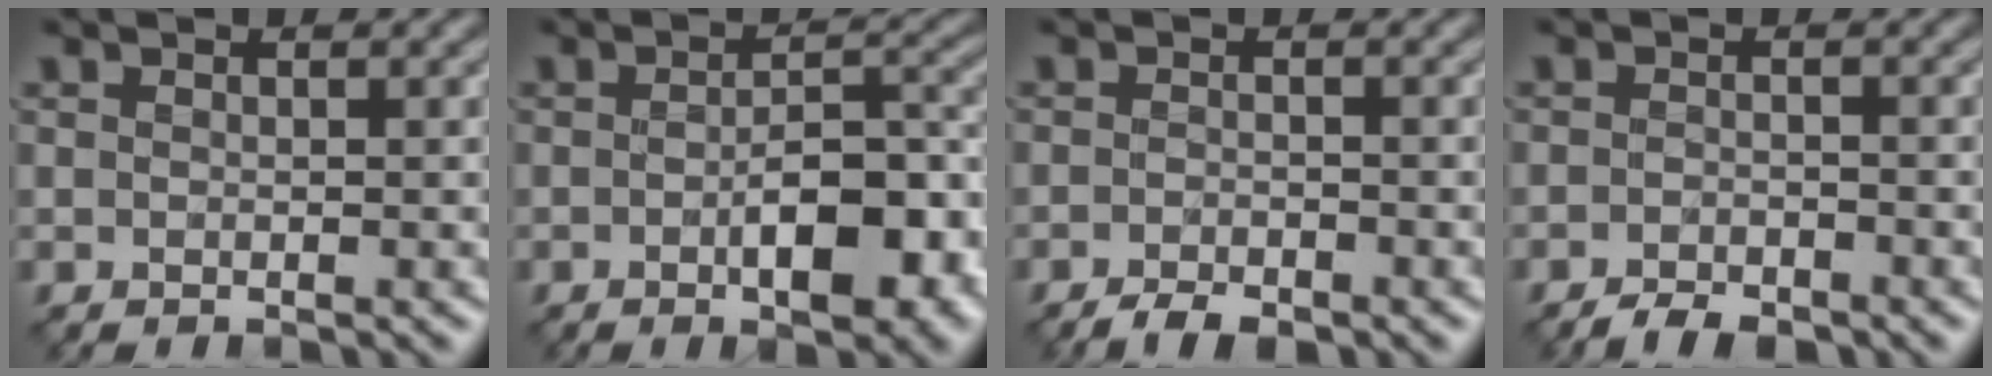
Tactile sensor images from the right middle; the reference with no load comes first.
{"total": 6.5, "force": [-2.2, 2.4, 5.6], "torque": [-0.086, -0.001, -0.030]}
{"total": 2.4, "force": [-2.1, 0.6, 1.1], "torque": [-0.022, -0.001, -0.040]}
{"total": 2.4, "force": [-2.2, 0.6, 0.8], "torque": [-0.015, 0.001, -0.042]}